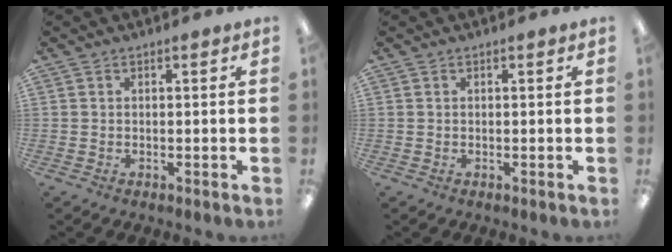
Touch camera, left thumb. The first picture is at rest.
{"total": 0.0}